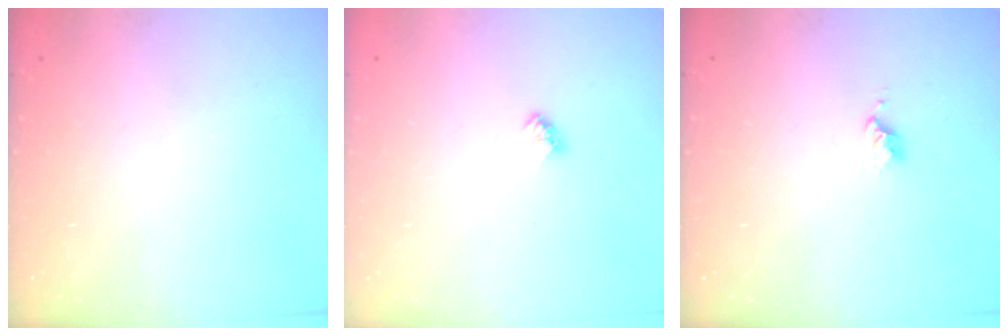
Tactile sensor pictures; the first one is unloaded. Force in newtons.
{"total": 2.4, "press": 2.4, "slide": 0.2}
{"total": 2.7, "press": 2.6, "slide": 0.4}